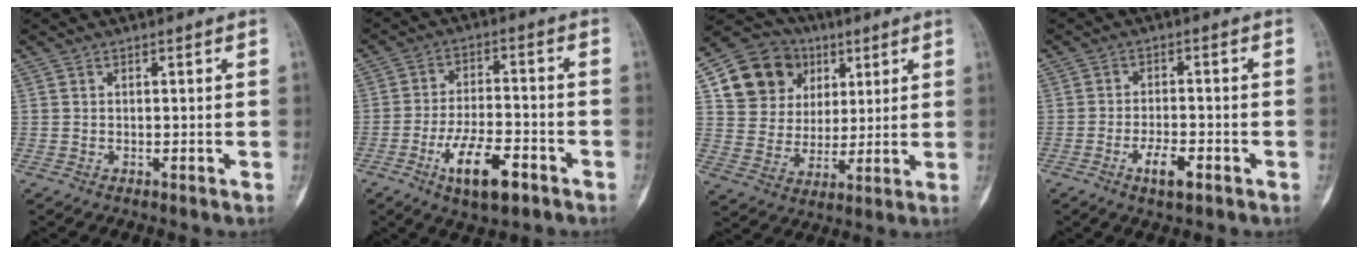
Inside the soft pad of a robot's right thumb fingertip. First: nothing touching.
{"total": 11.1, "force": [-5.5, 4.3, 8.6], "torque": [-0.150, 0.025, -0.089]}
{"total": 15.2, "force": [5.9, 13.0, 5.1], "torque": [-0.053, 0.003, 0.110]}
{"total": 5.0, "force": [-2.5, 1.8, 3.9], "torque": [-0.071, 0.010, -0.042]}